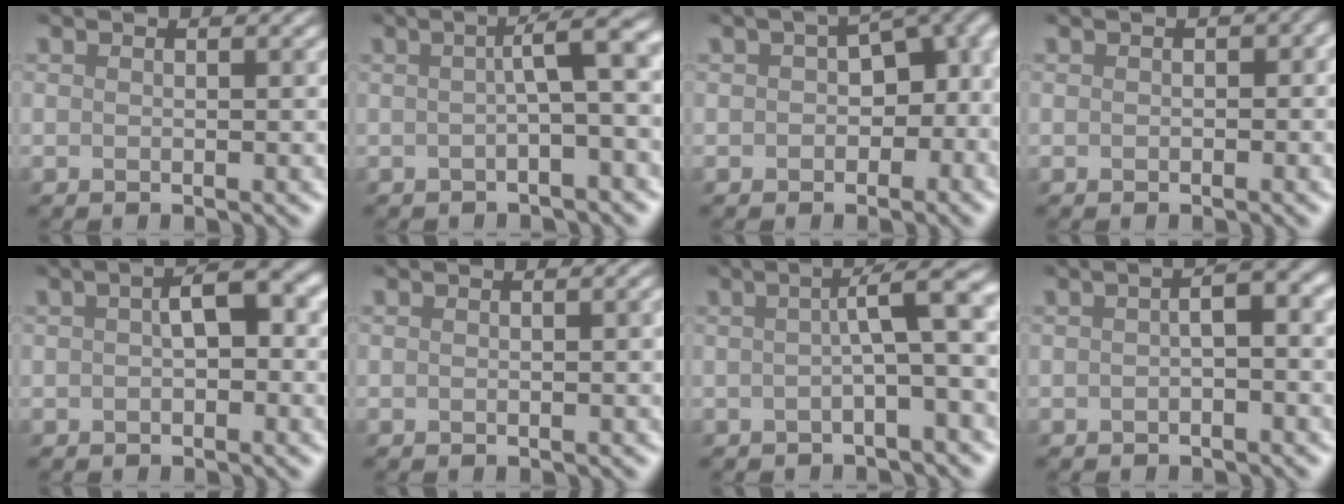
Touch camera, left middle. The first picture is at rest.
{"total": 4.2, "force": [-0.2, 0.7, 4.1], "torque": [-0.050, 0.020, -0.012]}
{"total": 7.9, "force": [-0.3, 5.4, 5.8], "torque": [-0.039, 0.012, -0.004]}
{"total": 1.7, "force": [-0.3, 1.2, 1.2], "torque": [-0.004, 0.006, -0.010]}
{"total": 2.6, "force": [-0.1, 1.0, 2.4], "torque": [-0.039, 0.013, -0.008]}
{"total": 0.7, "force": [-0.2, 0.3, 0.6], "torque": [-0.001, 0.003, -0.003]}
{"total": 5.3, "force": [-0.2, 0.9, 5.2], "torque": [-0.061, 0.024, -0.013]}
{"total": 2.7, "force": [-0.6, 0.7, 2.5], "torque": [-0.041, 0.009, -0.015]}